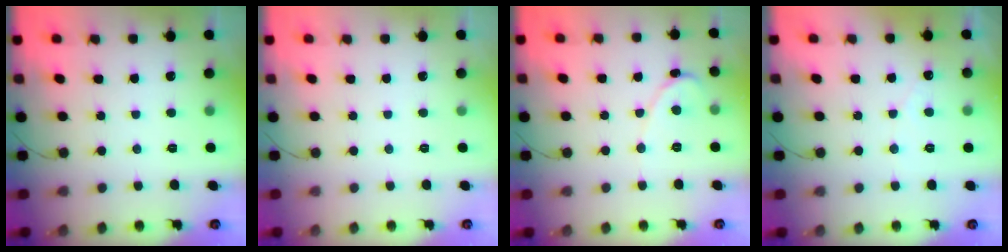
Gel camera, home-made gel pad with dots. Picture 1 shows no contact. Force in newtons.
{"total": 0.0}
{"total": 1.6, "press": 1.6, "slide": 0.0}
{"total": 1.7, "press": 1.7, "slide": 0.0}